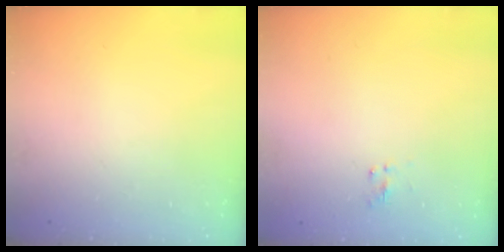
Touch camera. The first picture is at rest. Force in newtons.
{"total": 1.3, "press": 1.2, "slide": 0.6}